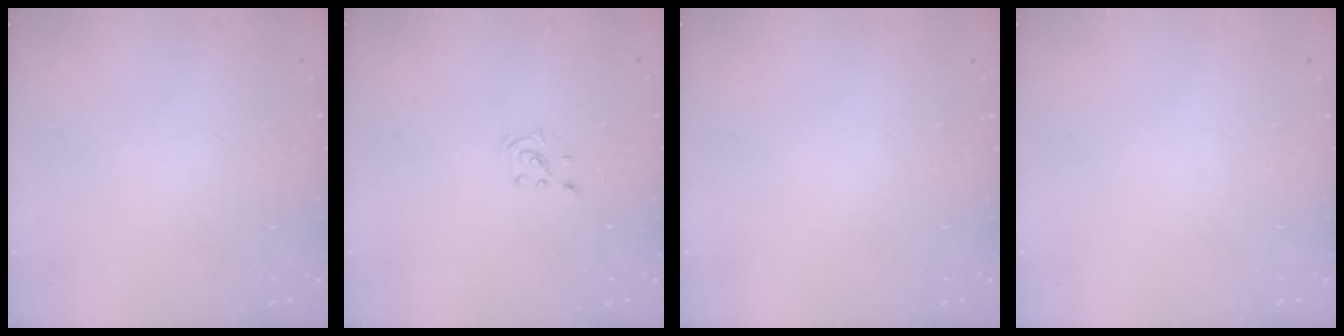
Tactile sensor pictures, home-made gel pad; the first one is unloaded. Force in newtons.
{"total": 2.0, "press": 2.0, "slide": 0.6}
{"total": 0.0}
{"total": 0.0}